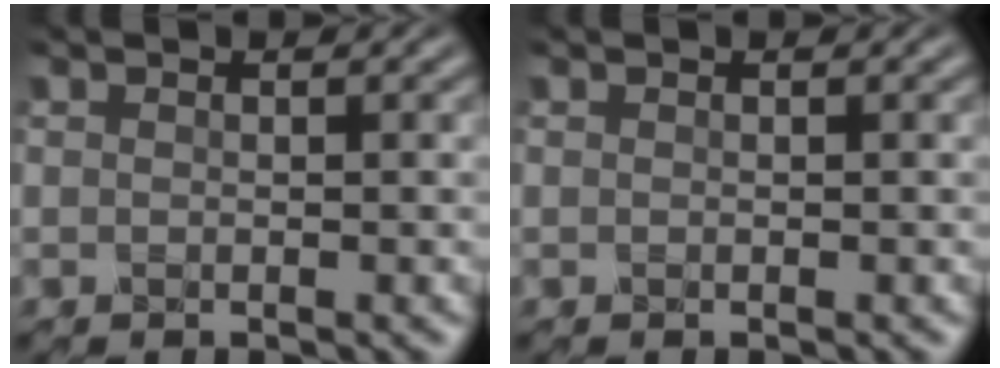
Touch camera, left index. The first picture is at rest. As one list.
[{"total": 0.0}]